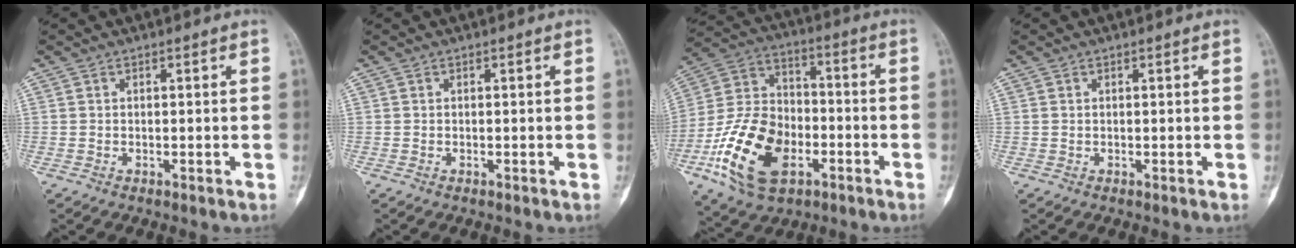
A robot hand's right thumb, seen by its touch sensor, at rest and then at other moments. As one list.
[{"total": 0.0}, {"total": 20.0, "force": [-7.7, 12.2, 13.8], "torque": [-0.243, 0.041, -0.137]}, {"total": 0.0}]